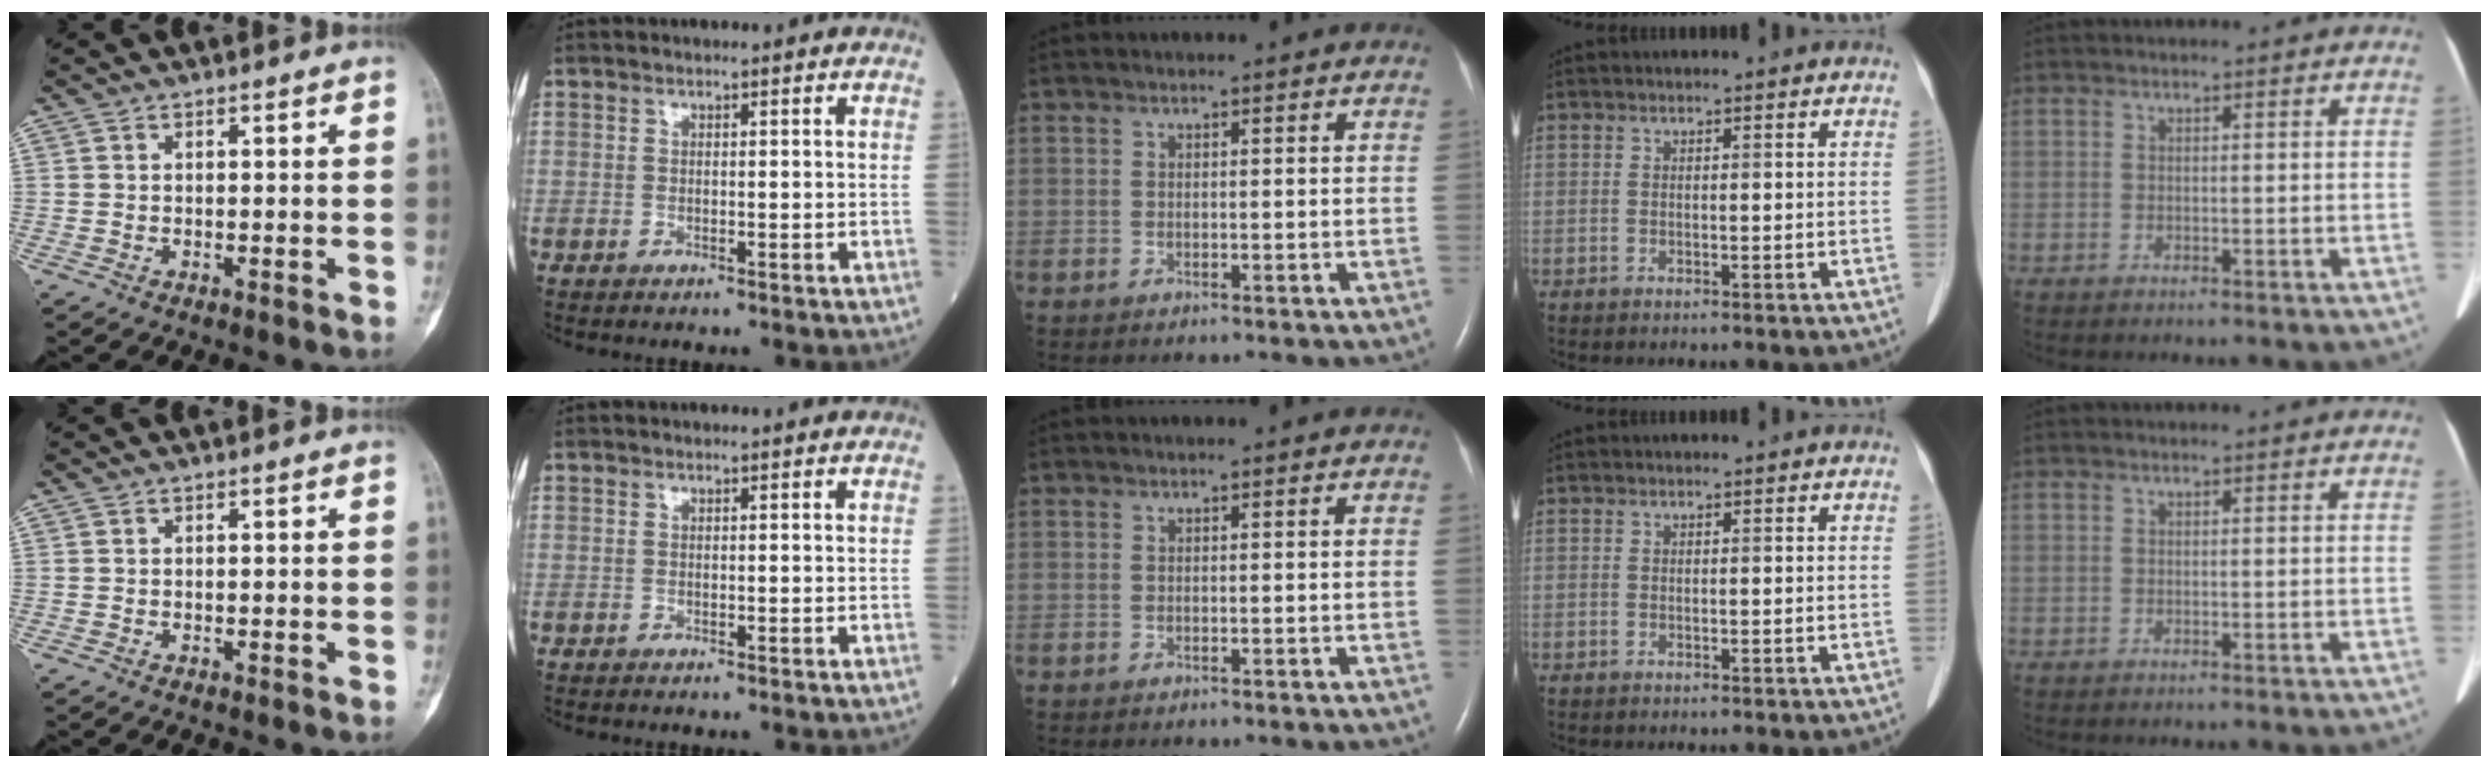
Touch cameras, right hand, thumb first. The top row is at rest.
{}